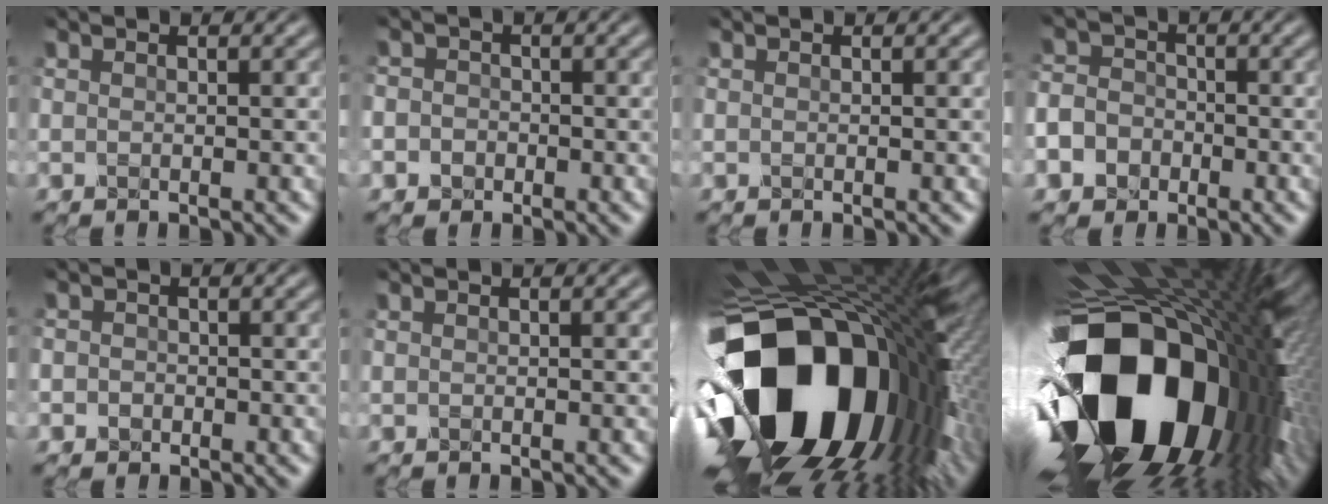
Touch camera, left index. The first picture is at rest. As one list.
[{"total": 3.2, "force": [-0.8, 2.9, 0.9], "torque": [0.008, 0.015, -0.043]}, {"total": 0.0}, {"total": 7.8, "force": [-4.0, 6.5, 1.8], "torque": [-0.045, -0.020, -0.095]}, {"total": 2.0, "force": [-0.4, 1.8, 0.6], "torque": [0.005, 0.008, -0.027]}, {"total": 0.0}, {"total": 20.5, "force": [-4.6, 13.3, 15.0], "torque": [-0.313, -0.051, -0.067]}, {"total": 21.1, "force": [-4.7, 12.0, 16.7], "torque": [-0.323, -0.061, -0.070]}]